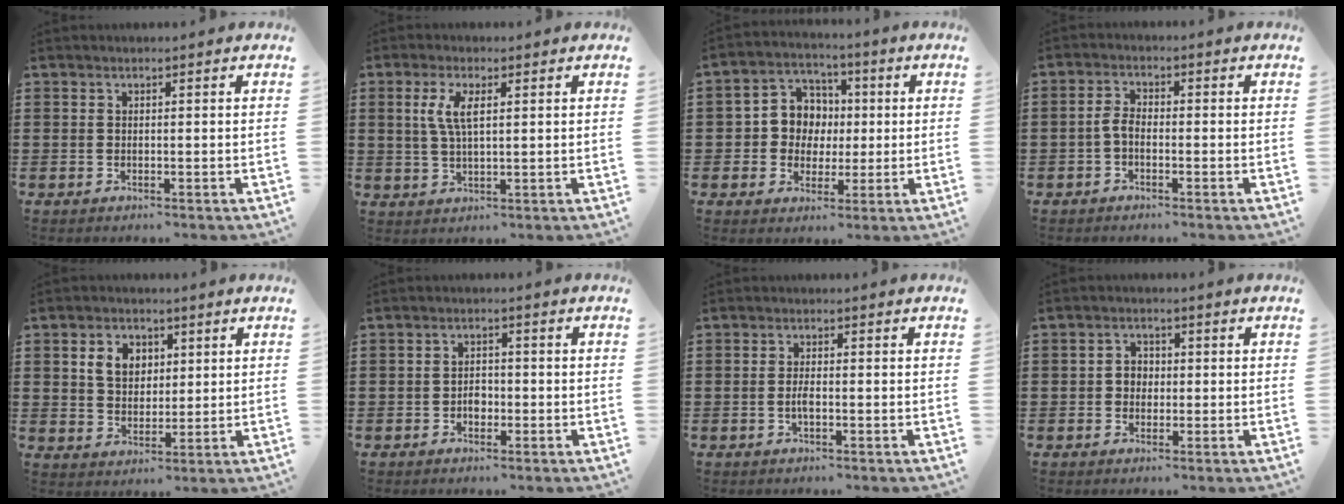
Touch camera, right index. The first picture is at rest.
{"total": 4.6, "force": [1.3, 1.5, 4.1], "torque": [-0.087, 0.006, 0.022]}
{"total": 6.5, "force": [0.3, 6.3, 1.5], "torque": [-0.057, 0.014, 0.005]}
{"total": 2.6, "force": [-1.1, 1.2, 2.0], "torque": [-0.054, -0.004, -0.026]}
{"total": 4.9, "force": [1.7, 3.7, 2.7], "torque": [-0.069, 0.014, 0.029]}
{"total": 2.2, "force": [-0.8, 1.5, 1.4], "torque": [-0.028, 0.001, -0.015]}
{"total": 2.1, "force": [-0.5, 0.5, 1.9], "torque": [-0.045, -0.003, -0.012]}
{"total": 2.2, "force": [-0.4, 2.0, 0.9], "torque": [-0.024, 0.008, -0.011]}